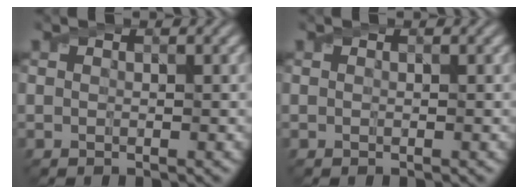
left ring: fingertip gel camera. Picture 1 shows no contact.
{"total": 0.0}